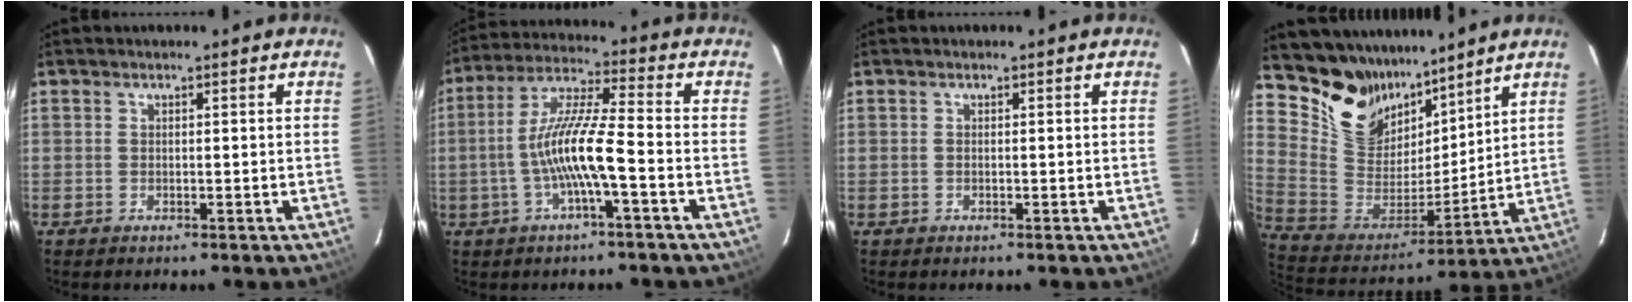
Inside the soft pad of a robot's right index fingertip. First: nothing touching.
{"total": 11.5, "force": [-3.3, 0.9, 11.0], "torque": [-0.222, 0.008, -0.065]}
{"total": 0.0}
{"total": 16.7, "force": [13.3, 8.8, 4.9], "torque": [-0.134, -0.010, 0.260]}